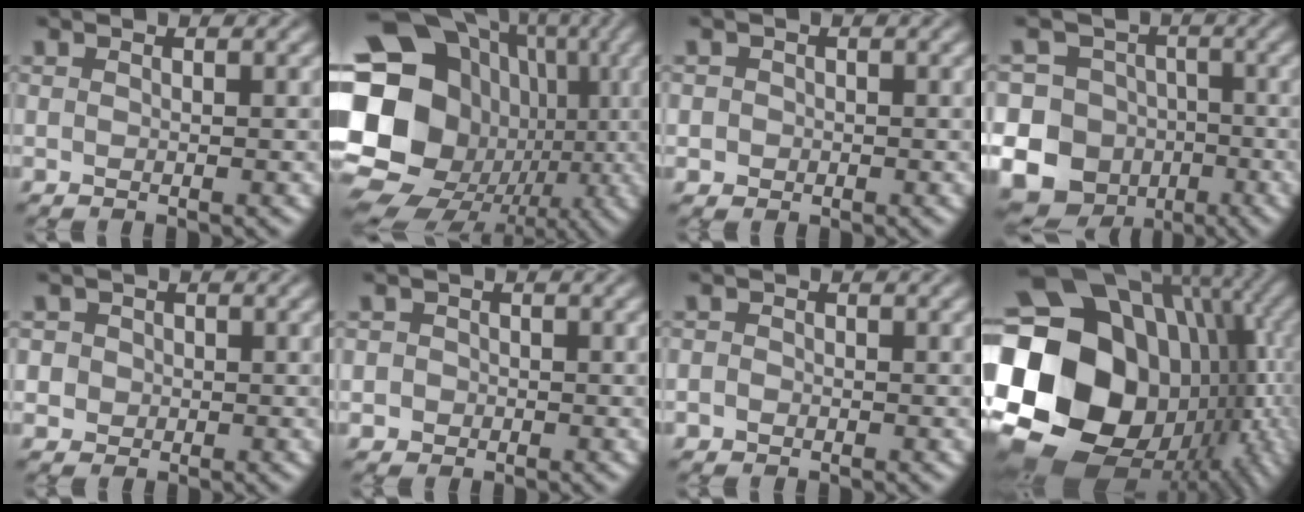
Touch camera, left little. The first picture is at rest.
{"total": 22.3, "force": [-1.9, 19.7, 10.3], "torque": [-0.202, 0.010, -0.071]}
{"total": 1.3, "force": [0.0, 1.3, 0.2], "torque": [0.012, -0.003, -0.004]}
{"total": 17.8, "force": [-6.2, 16.1, 4.6], "torque": [-0.126, -0.026, -0.122]}
{"total": 3.6, "force": [0.9, 3.2, 1.3], "torque": [-0.007, 0.021, 0.002]}
{"total": 1.8, "force": [0.0, 1.8, 0.4], "torque": [0.016, 0.006, -0.015]}
{"total": 1.2, "force": [-0.4, 1.1, 0.4], "torque": [0.005, -0.003, -0.011]}
{"total": 23.6, "force": [-3.4, 18.9, 13.7], "torque": [-0.254, -0.014, -0.086]}